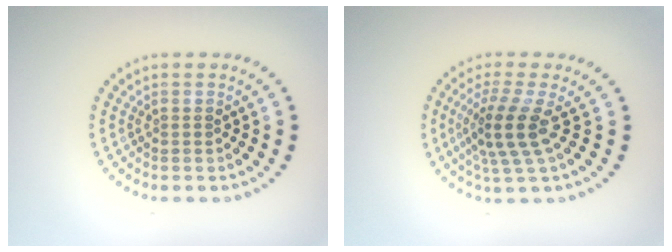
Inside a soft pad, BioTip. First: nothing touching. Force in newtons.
{"total": 3.8, "press": 2.9, "slide": 2.5}